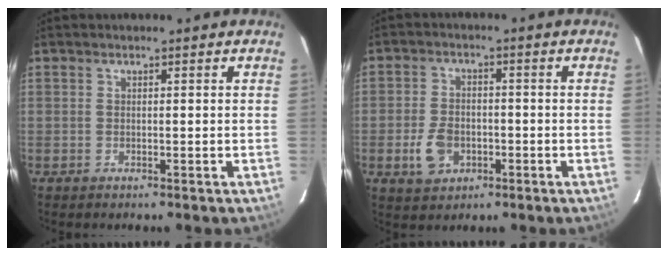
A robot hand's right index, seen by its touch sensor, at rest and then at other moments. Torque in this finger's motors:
{"motor_torque": [0.18, -0.10, 0.12, 0.04]}